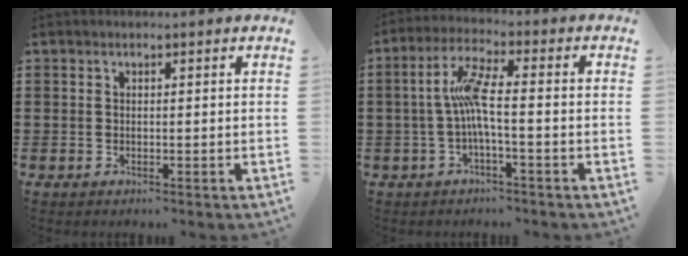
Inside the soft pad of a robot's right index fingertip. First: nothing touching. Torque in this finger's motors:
{"motor_torque": [1.30, -0.46, 0.30, 0.09]}